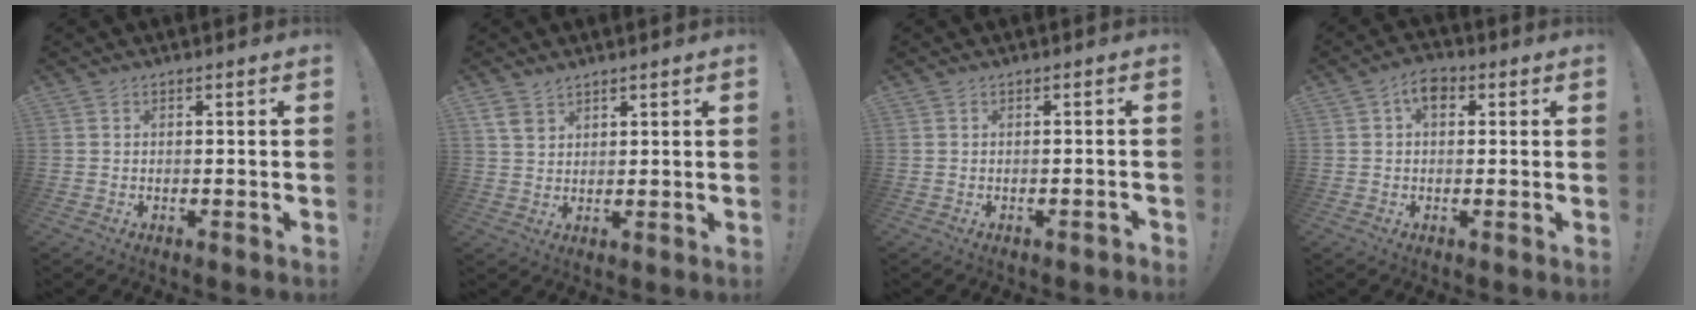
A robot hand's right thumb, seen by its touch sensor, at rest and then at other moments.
{"total": 4.6, "force": [3.4, 2.6, 1.7], "torque": [-0.027, -0.016, 0.066]}
{"total": 1.1, "force": [-1.0, -0.2, 0.5], "torque": [-0.013, 0.004, -0.016]}
{"total": 5.3, "force": [1.6, 3.3, 3.8], "torque": [-0.054, 0.003, 0.026]}